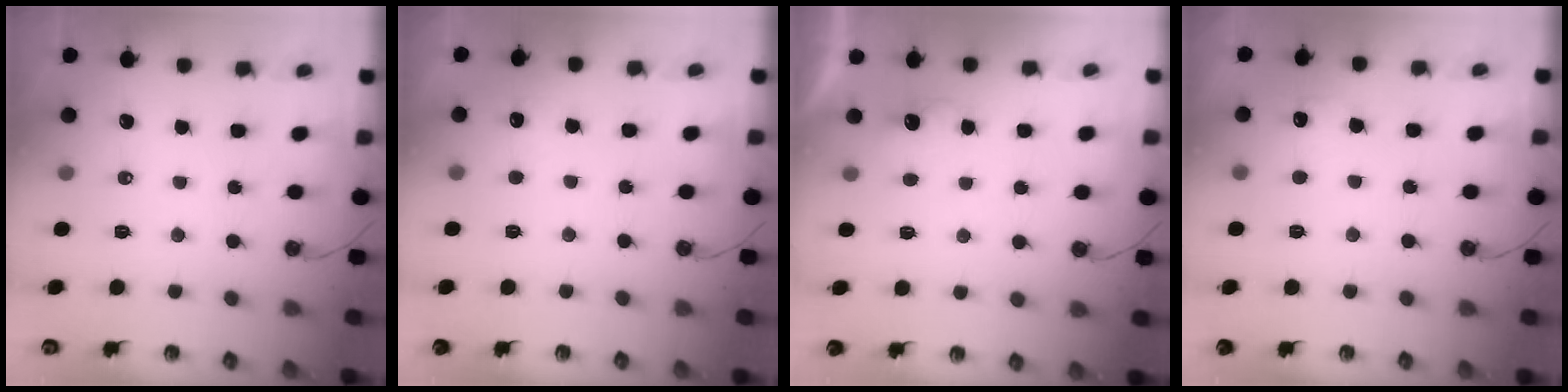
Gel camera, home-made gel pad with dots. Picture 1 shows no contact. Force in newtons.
{"total": 1.9, "press": 1.7, "slide": 0.9}
{"total": 2.3, "press": 2.1, "slide": 0.9}
{"total": 5.1, "press": 5.0, "slide": 1.0}